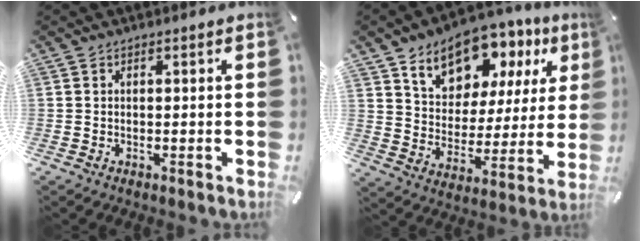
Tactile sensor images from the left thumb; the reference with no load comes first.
{"total": 13.5, "force": [10.4, 7.6, 4.1], "torque": [-0.077, -0.078, 0.186]}